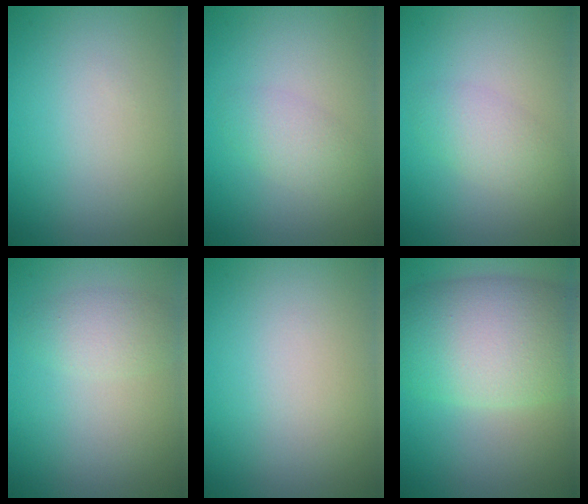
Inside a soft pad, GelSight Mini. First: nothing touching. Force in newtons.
{"total": 2.1, "press": 2.1, "slide": 0.0}
{"total": 2.5, "press": 2.5, "slide": 0.0}
{"total": 2.2, "press": 2.2, "slide": 0.1}
{"total": 0.0}
{"total": 10.2, "press": 10.2, "slide": 0.0}